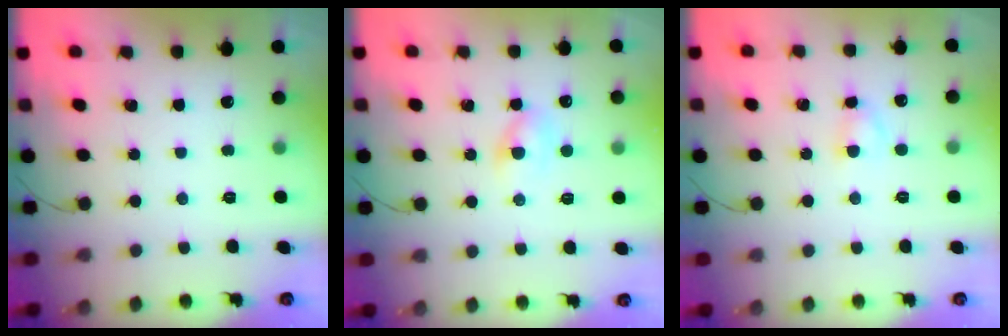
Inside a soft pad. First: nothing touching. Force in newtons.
{"total": 2.5, "press": 2.3, "slide": 0.9}
{"total": 3.1, "press": 2.8, "slide": 1.3}